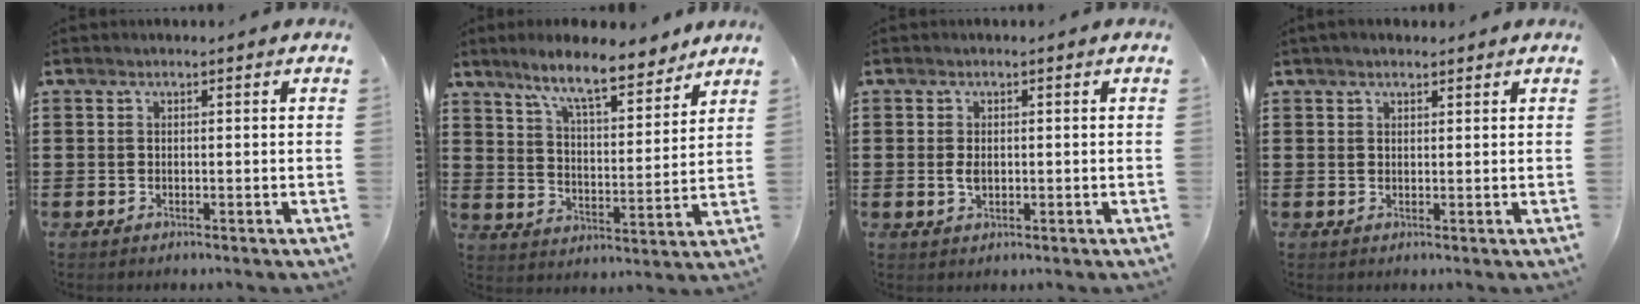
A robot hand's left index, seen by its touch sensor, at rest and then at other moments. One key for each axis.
{"total": 9.3, "fx": 7.8, "fy": 1.3, "fz": 4.9, "tx": -0.112, "ty": -0.031, "tz": 0.136}
{"total": 2.1, "fx": 0.0, "fy": 1.2, "fz": 1.8, "tx": -0.043, "ty": 0.001, "tz": -0.003}
{"total": 1.5, "fx": 1.3, "fy": 0.5, "fz": 0.6, "tx": -0.014, "ty": 0.004, "tz": 0.024}